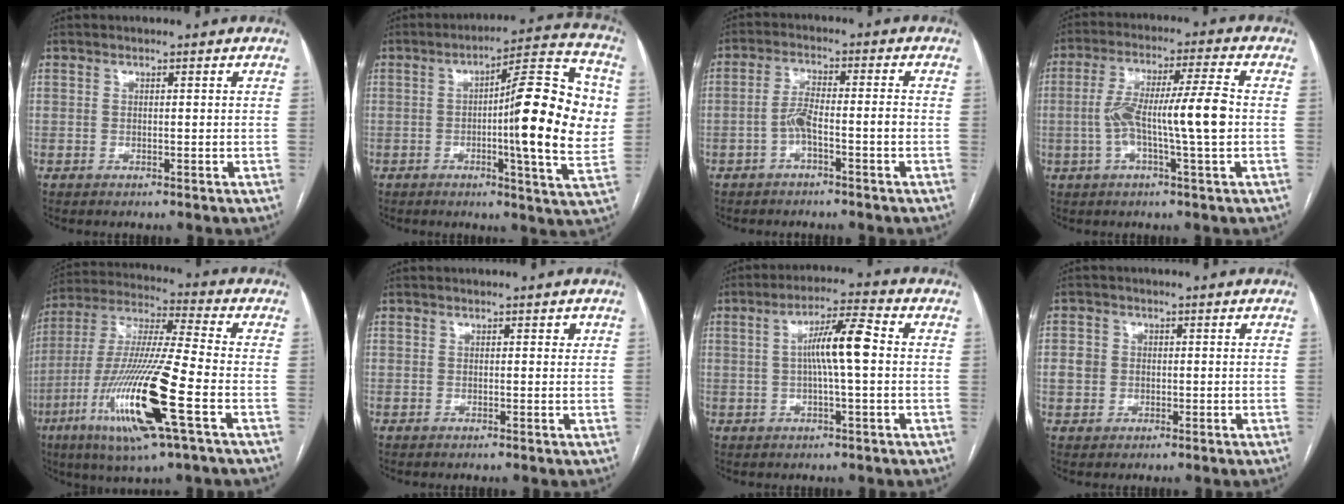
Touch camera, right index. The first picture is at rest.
{"total": 17.9, "force": [0.6, 1.9, 17.8], "torque": [-0.240, 0.018, 0.001]}
{"total": 4.7, "force": [-1.9, 0.6, 4.3], "torque": [-0.086, 0.017, -0.034]}
{"total": 11.3, "force": [-1.2, 0.3, 11.3], "torque": [-0.208, 0.018, -0.026]}
{"total": 20.1, "force": [-7.2, 1.1, 18.7], "torque": [-0.400, -0.031, -0.137]}
{"total": 0.7, "force": [0.4, 0.4, 0.4], "torque": [-0.002, 0.002, 0.001]}
{"total": 8.0, "force": [0.5, 0.6, 7.9], "torque": [-0.143, 0.016, 0.004]}
{"total": 3.3, "force": [0.0, 3.1, 1.1], "torque": [-0.023, 0.014, 0.003]}